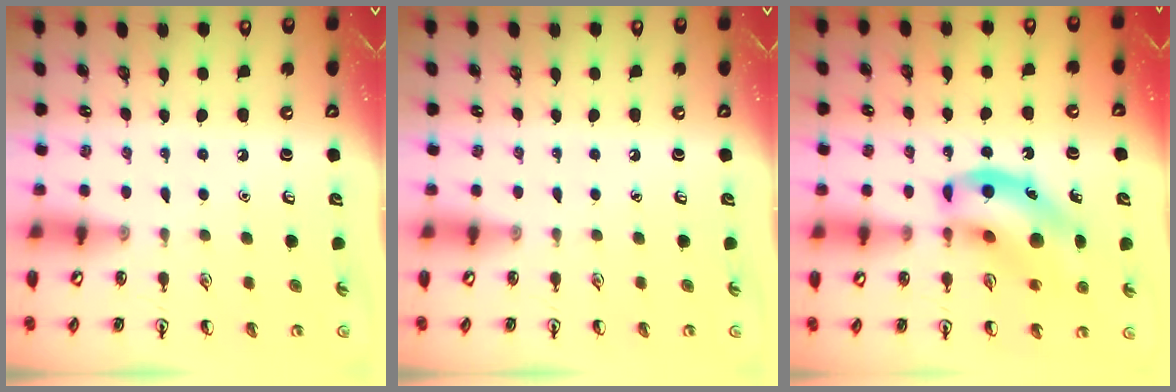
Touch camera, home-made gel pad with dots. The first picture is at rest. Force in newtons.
{"total": 0.0}
{"total": 16.3, "press": 15.8, "slide": 3.8}